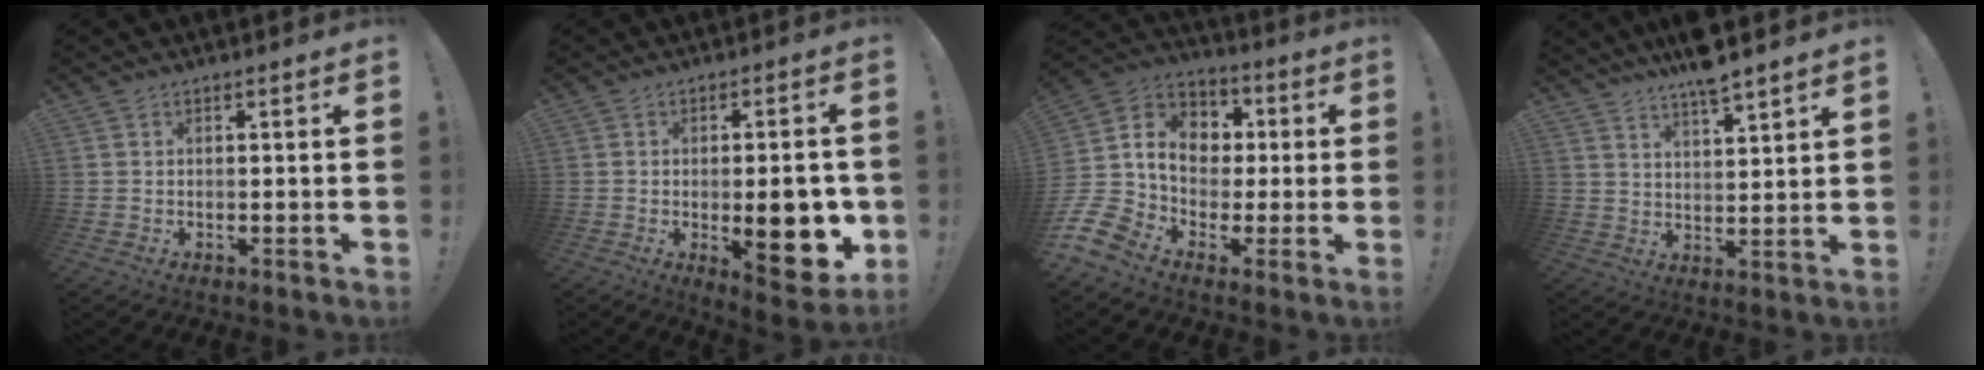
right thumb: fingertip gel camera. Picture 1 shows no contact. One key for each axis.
{"total": 15.0, "fx": -3.0, "fy": 5.5, "fz": 13.6, "tx": -0.155, "ty": -0.001, "tz": -0.033}
{"total": 13.9, "fx": -2.5, "fy": 11.7, "fz": 7.2, "tx": -0.127, "ty": 0.017, "tz": -0.038}
{"total": 7.4, "fx": 6.4, "fy": 0.7, "fz": 3.6, "tx": -0.056, "ty": -0.043, "tz": 0.110}